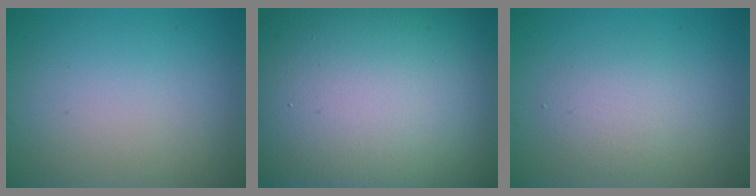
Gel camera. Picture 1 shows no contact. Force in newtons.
{"total": 23.3, "press": 23.3, "slide": 1.2}
{"total": 2.6, "press": 2.6, "slide": 0.2}